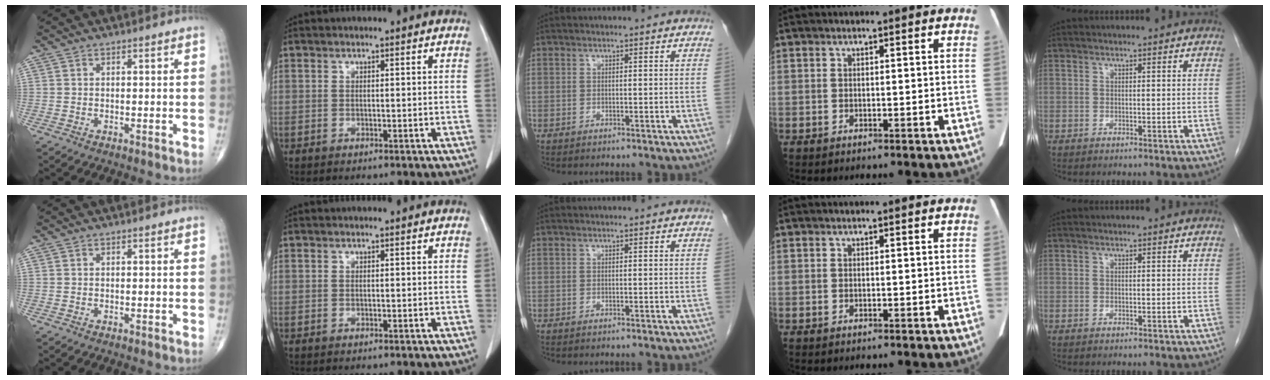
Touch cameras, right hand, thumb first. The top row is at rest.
{}